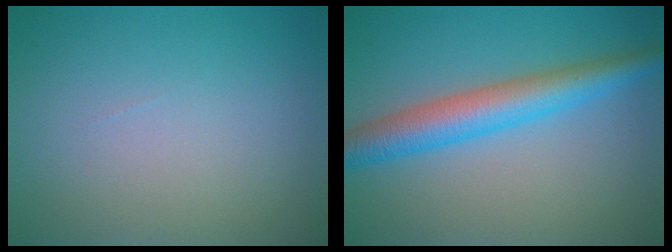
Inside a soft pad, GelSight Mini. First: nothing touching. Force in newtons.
{"total": 5.3, "press": 5.3, "slide": 0.2}